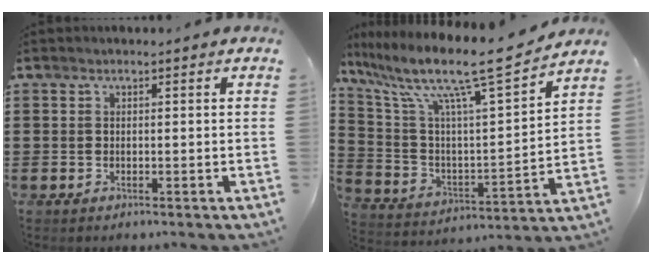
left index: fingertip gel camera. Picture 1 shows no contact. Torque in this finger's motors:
{"motor_torque": [1.10, -0.54, 1.02, 0.21]}